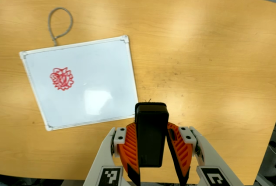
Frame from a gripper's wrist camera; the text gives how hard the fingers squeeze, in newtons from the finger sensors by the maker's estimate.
{"total": 5.3, "left": 4.6, "right": 5.9}